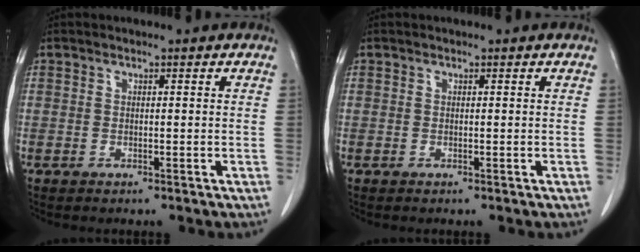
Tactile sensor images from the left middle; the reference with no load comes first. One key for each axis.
{"total": 0.0}